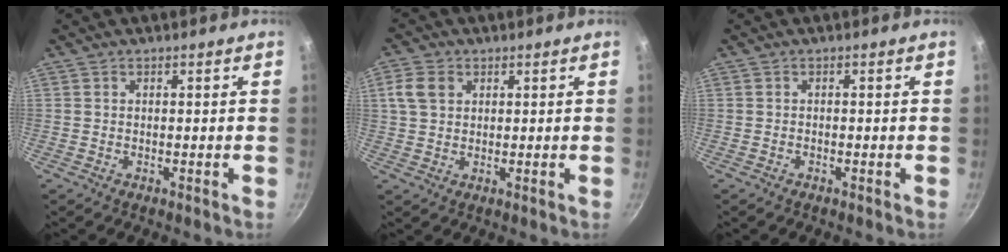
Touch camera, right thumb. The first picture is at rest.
{"total": 4.2, "force": [1.6, 3.1, 2.3], "torque": [-0.035, 0.001, 0.031]}
{"total": 1.0, "force": [-0.4, -0.7, -0.6], "torque": [0.004, 0.002, -0.005]}